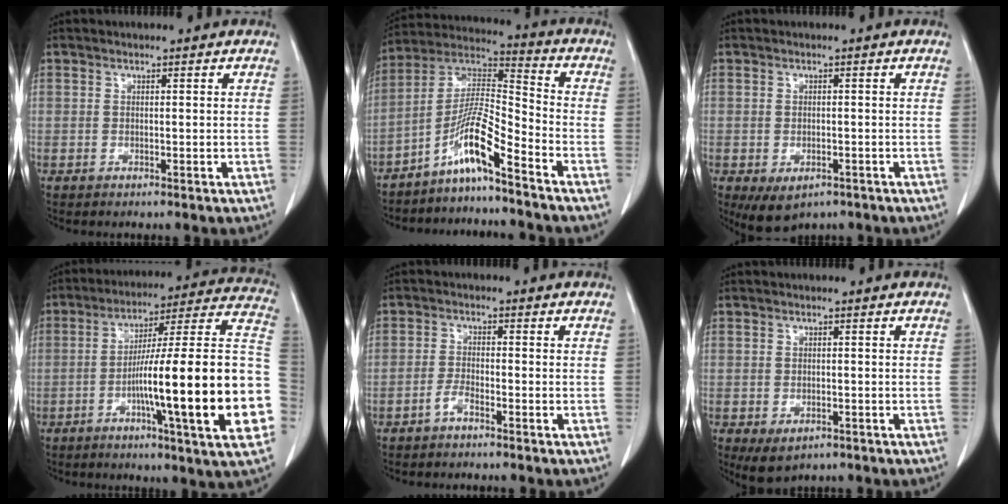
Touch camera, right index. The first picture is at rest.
{"total": 9.6, "force": [-6.4, 0.0, 7.1], "torque": [-0.146, 0.014, -0.125]}
{"total": 5.0, "force": [-2.8, 2.9, 2.9], "torque": [-0.051, -0.008, -0.034]}
{"total": 25.9, "force": [-5.8, 0.5, 25.2], "torque": [-0.283, 0.009, -0.094]}
{"total": 2.0, "force": [-1.6, 0.2, 1.3], "torque": [-0.028, 0.001, -0.033]}
{"total": 3.6, "force": [-1.9, 2.0, 2.3], "torque": [-0.042, -0.007, -0.018]}